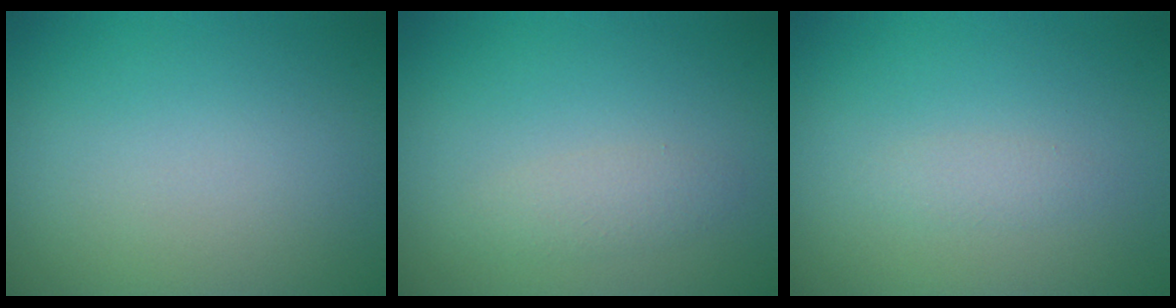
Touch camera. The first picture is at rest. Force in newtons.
{"total": 1.3, "press": 1.3, "slide": 0.1}
{"total": 0.9, "press": 0.9, "slide": 0.0}